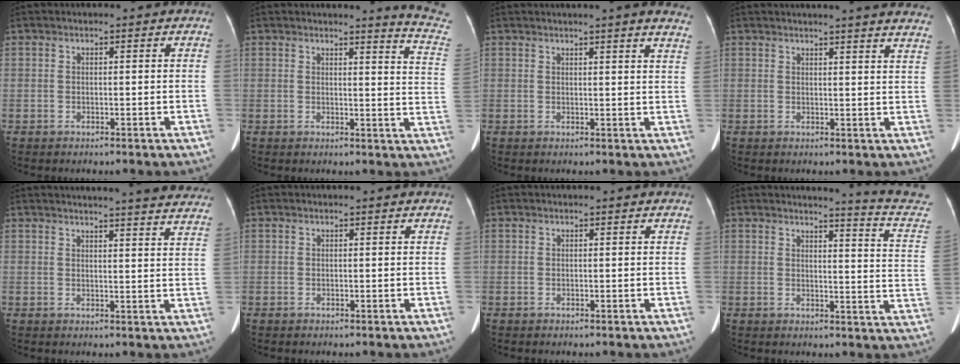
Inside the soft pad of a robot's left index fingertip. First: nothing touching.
{"total": 8.9, "force": [8.7, -1.2, 1.4], "torque": [-0.015, -0.095, 0.070]}
{"total": 10.2, "force": [9.1, 0.0, 4.6], "torque": [-0.048, -0.019, 0.081]}
{"total": 15.3, "force": [14.3, 0.4, 5.6], "torque": [-0.064, -0.033, 0.150]}
{"total": 20.9, "force": [19.7, 1.2, 7.0], "torque": [-0.089, -0.036, 0.219]}
{"total": 0.0}
{"total": 0.0}
{"total": 11.1, "force": [10.7, -2.0, 2.3], "torque": [-0.031, -0.102, 0.100]}